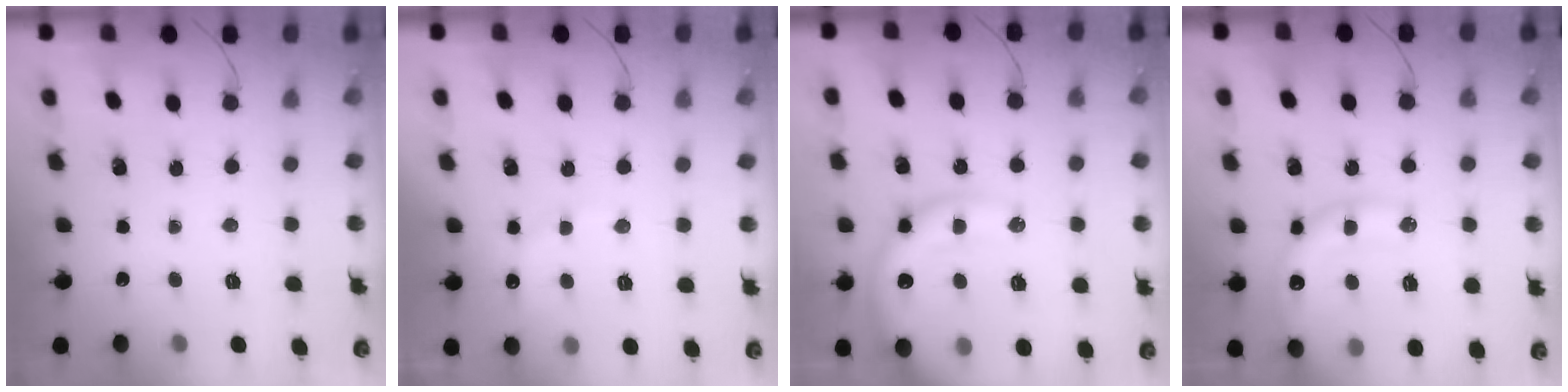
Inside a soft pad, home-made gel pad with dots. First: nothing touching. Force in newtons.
{"total": 8.6, "press": 8.5, "slide": 1.5}
{"total": 15.0, "press": 14.9, "slide": 2.2}
{"total": 17.1, "press": 16.8, "slide": 2.9}